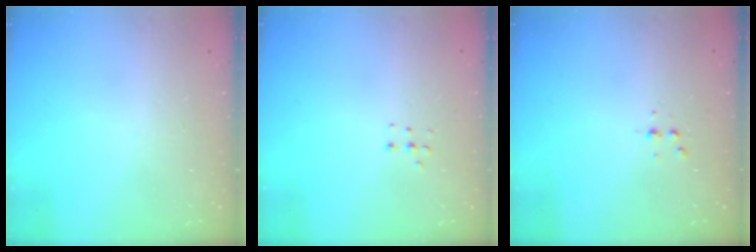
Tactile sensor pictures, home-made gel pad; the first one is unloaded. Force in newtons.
{"total": 4.0, "press": 4.0, "slide": 0.5}
{"total": 3.5, "press": 3.5, "slide": 0.5}